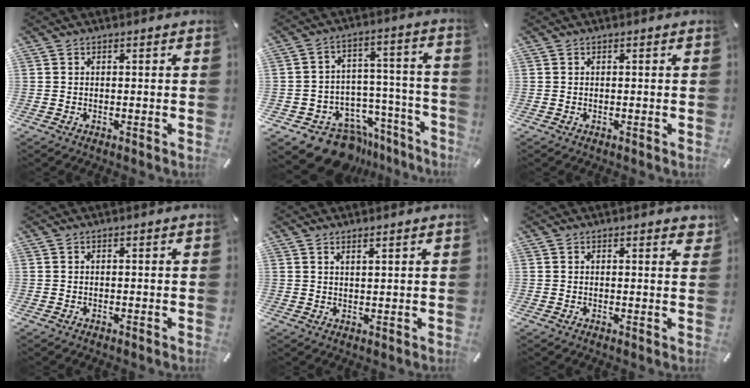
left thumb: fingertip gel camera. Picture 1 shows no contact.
{"total": 14.0, "force": [-10.2, 8.2, 4.9], "torque": [-0.069, 0.061, -0.168]}
{"total": 0.0}
{"total": 0.0}
{"total": 1.5, "force": [1.3, -0.2, 0.7], "torque": [-0.015, -0.003, 0.023]}
{"total": 1.3, "force": [0.9, 0.5, 0.9], "torque": [-0.003, -0.004, 0.012]}